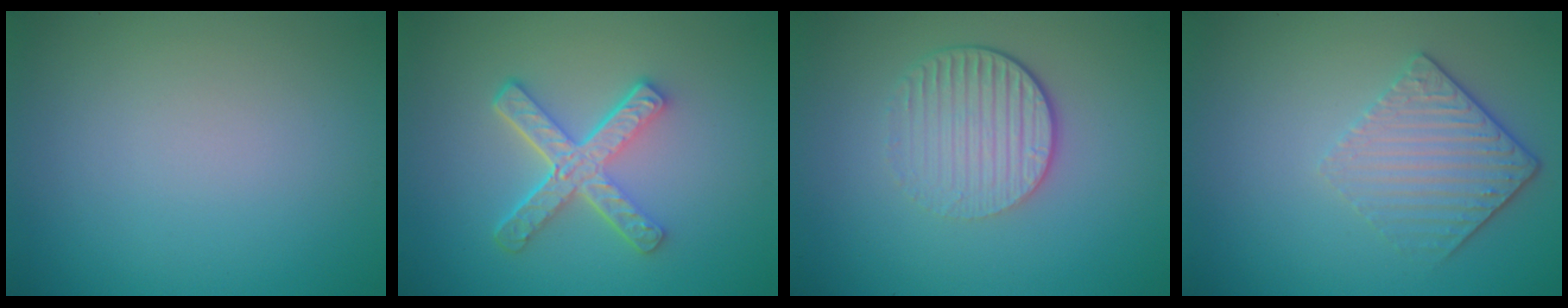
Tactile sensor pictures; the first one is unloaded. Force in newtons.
{"total": 4.9, "press": 3.5, "slide": 3.4}
{"total": 4.2, "press": 2.8, "slide": 3.0}
{"total": 4.3, "press": 3.0, "slide": 3.1}